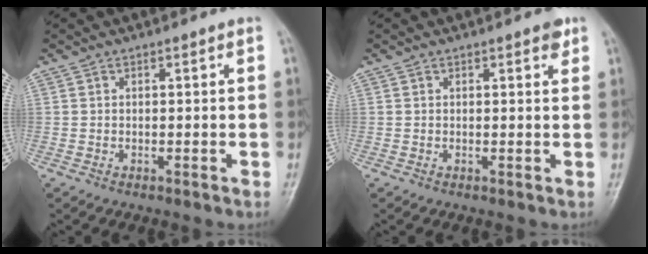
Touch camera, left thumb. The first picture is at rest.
{"total": 1.7, "force": [1.1, 0.7, 1.1], "torque": [-0.006, -0.003, 0.010]}